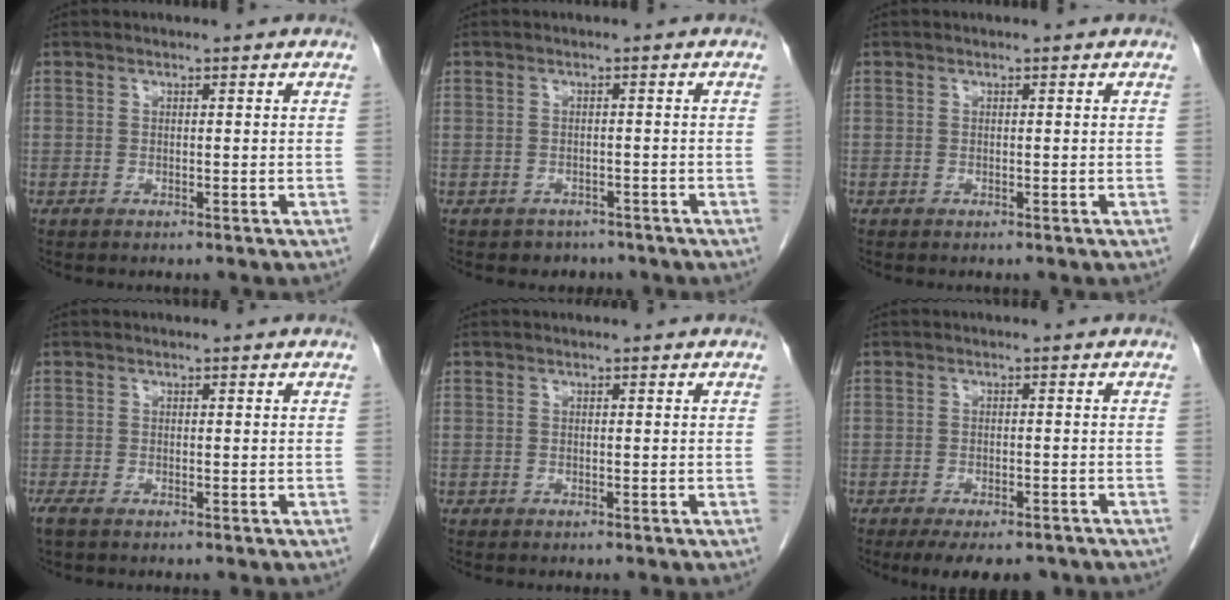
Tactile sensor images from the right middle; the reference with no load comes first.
{"total": 3.4, "force": [-2.6, 2.2, 0.1], "torque": [-0.012, 0.008, -0.033]}
{"total": 0.0}
{"total": 1.8, "force": [-1.3, 0.6, 1.2], "torque": [-0.025, -0.008, -0.020]}
{"total": 0.0}
{"total": 9.4, "force": [-7.4, 3.5, 4.7], "torque": [-0.064, -0.007, -0.099]}